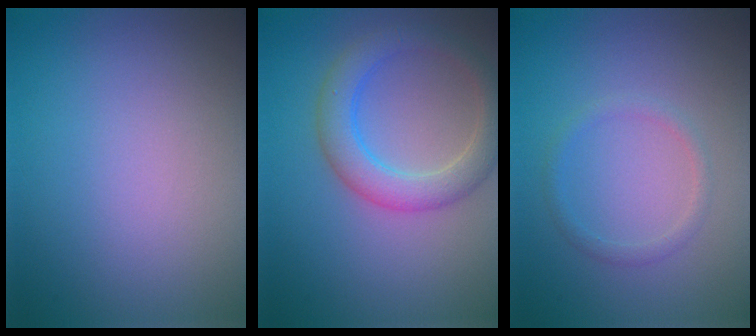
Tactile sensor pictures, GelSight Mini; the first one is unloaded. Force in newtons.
{"total": 4.2, "press": 4.1, "slide": 0.3}
{"total": 1.2, "press": 1.2, "slide": 0.1}